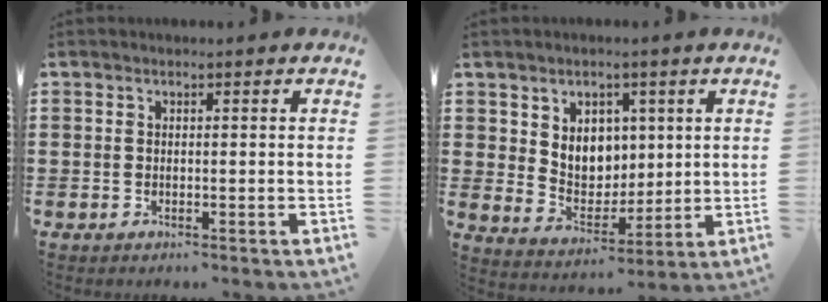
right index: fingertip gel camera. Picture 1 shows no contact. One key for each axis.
{"total": 5.9, "fx": 2.6, "fy": 5.1, "fz": 1.5, "tx": -0.041, "ty": -0.005, "tz": 0.045}